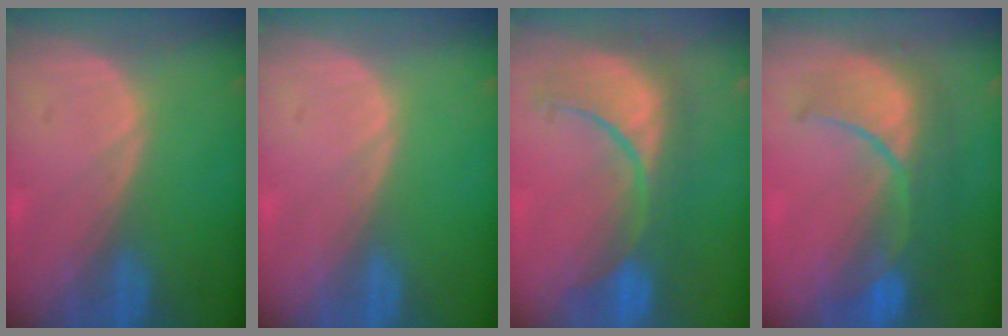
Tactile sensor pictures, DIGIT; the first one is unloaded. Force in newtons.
{"total": 0.0}
{"total": 10.0, "press": 9.6, "slide": 2.5}
{"total": 10.5, "press": 9.2, "slide": 5.0}